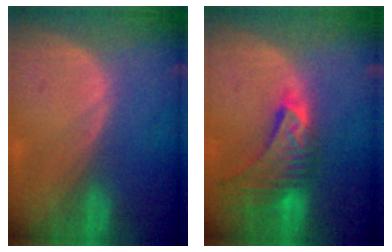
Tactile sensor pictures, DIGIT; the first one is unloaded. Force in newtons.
{"total": 9.2, "press": 8.3, "slide": 4.0}